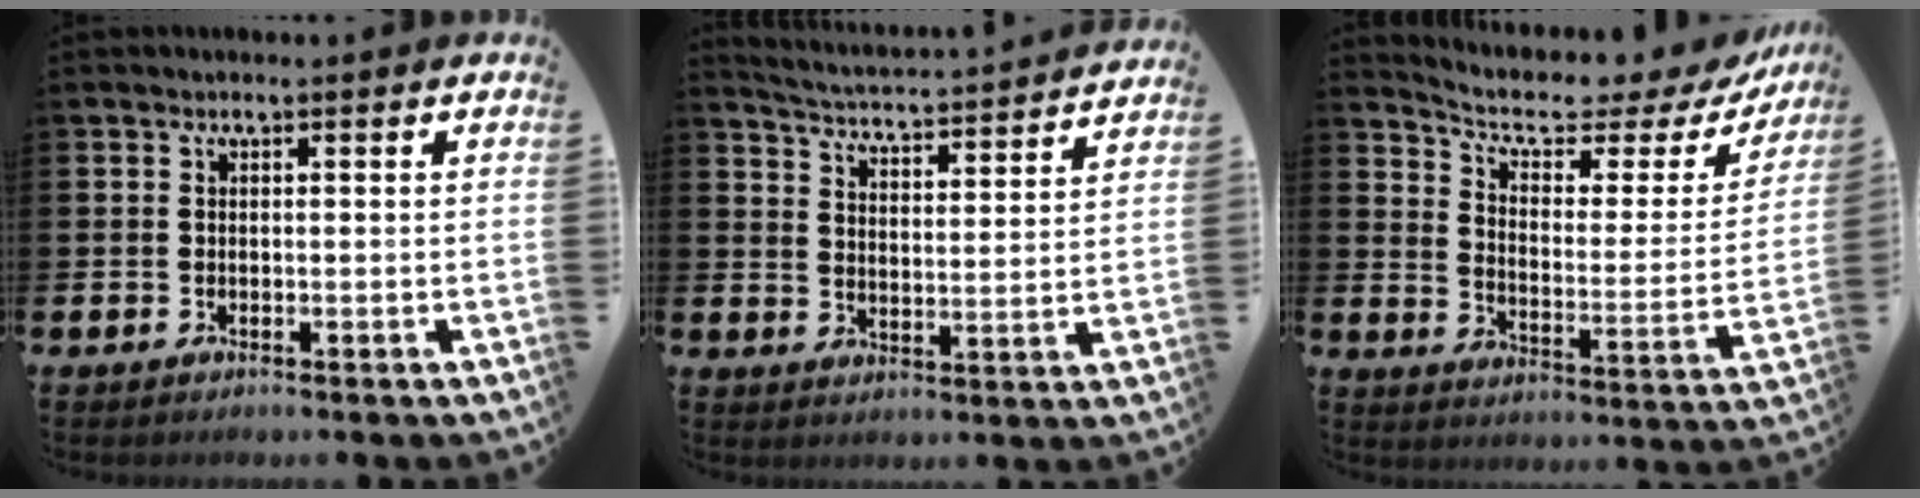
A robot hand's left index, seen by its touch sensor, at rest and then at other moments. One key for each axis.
{"total": 4.2, "fx": 4.2, "fy": -0.1, "fz": 0.6, "tx": -0.033, "ty": -0.041, "tz": 0.067}
{"total": 6.5, "fx": 5.4, "fy": 2.2, "fz": 2.8, "tx": -0.081, "ty": -0.041, "tz": 0.086}